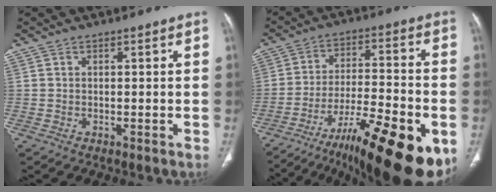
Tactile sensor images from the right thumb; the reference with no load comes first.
{"total": 22.9, "force": [-11.5, 6.3, 18.8], "torque": [-0.248, 0.043, -0.170]}